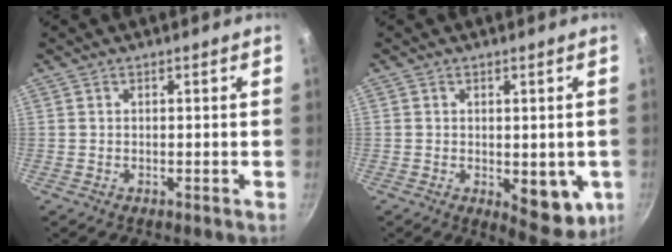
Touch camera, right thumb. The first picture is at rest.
{"total": 9.2, "force": [-1.5, 4.8, 7.6], "torque": [-0.066, -0.010, -0.011]}